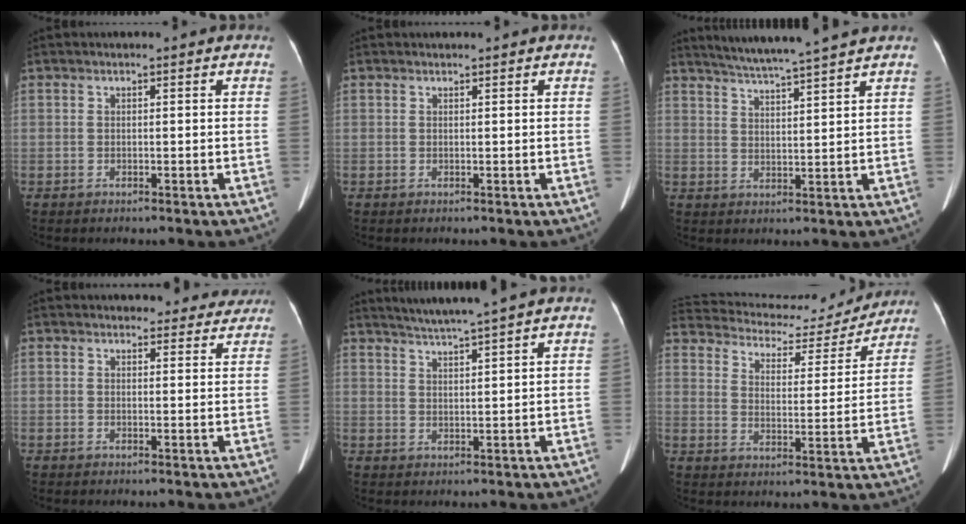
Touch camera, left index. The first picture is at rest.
{"total": 0.0}
{"total": 9.5, "force": [8.4, -1.6, 4.0], "torque": [-0.071, 0.008, 0.129]}
{"total": 7.7, "force": [7.1, 2.7, 0.8], "torque": [0.023, 0.004, 0.060]}
{"total": 5.6, "force": [4.8, -1.7, 2.4], "torque": [-0.043, 0.003, 0.085]}
{"total": 18.6, "force": [16.9, 5.5, 5.5], "torque": [-0.100, 0.014, 0.233]}